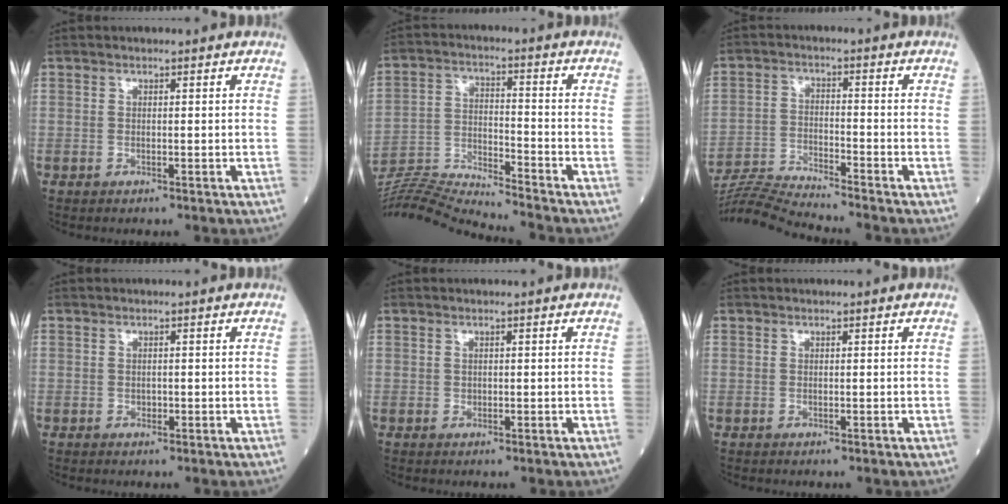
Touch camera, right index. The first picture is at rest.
{"total": 13.3, "force": [-12.9, -2.3, 2.4], "torque": [-0.045, 0.007, -0.233]}
{"total": 8.4, "force": [-8.0, -2.3, 1.0], "torque": [-0.027, -0.013, -0.154]}
{"total": 0.5, "force": [-0.2, 0.4, 0.3], "torque": [-0.004, 0.001, -0.004]}
{"total": 0.0}
{"total": 0.0}